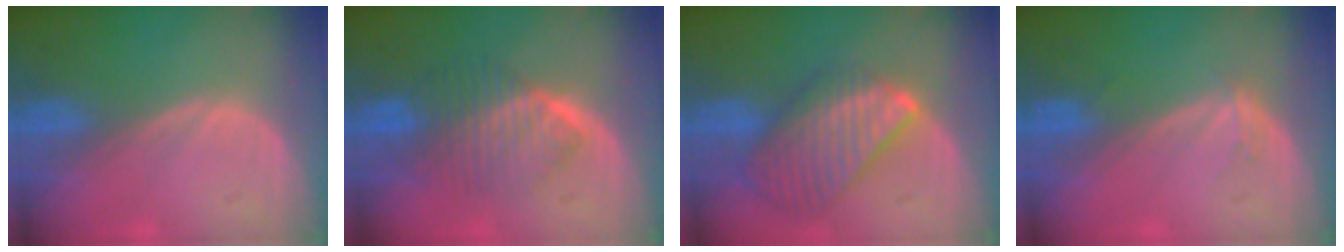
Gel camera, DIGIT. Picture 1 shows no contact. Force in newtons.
{"total": 6.7, "press": 6.7, "slide": 0.5}
{"total": 9.8, "press": 8.5, "slide": 4.8}
{"total": 1.1, "press": 1.1, "slide": 0.1}